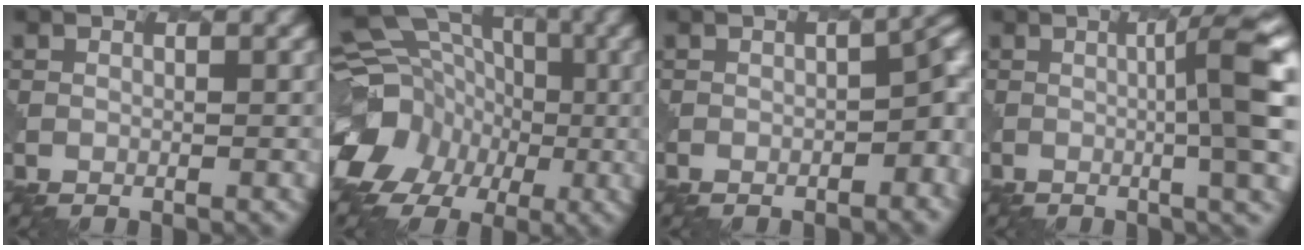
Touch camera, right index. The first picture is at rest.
{"total": 15.4, "force": [-3.6, 13.8, 5.6], "torque": [-0.137, 0.001, -0.088]}
{"total": 5.7, "force": [-2.7, 2.3, 4.4], "torque": [-0.045, 0.004, -0.032]}
{"total": 8.9, "force": [-0.1, 1.4, 8.8], "torque": [-0.115, 0.008, 0.003]}